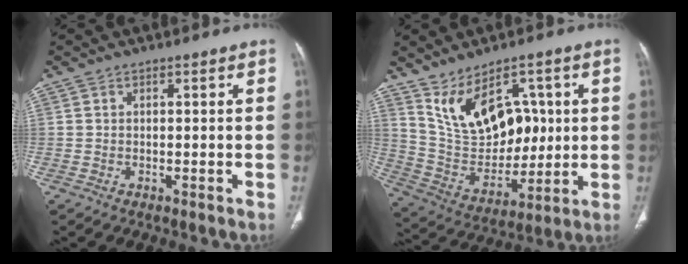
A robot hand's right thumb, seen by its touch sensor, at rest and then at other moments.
{"total": 16.0, "force": [5.9, 10.2, 10.8], "torque": [-0.142, -0.021, 0.134]}